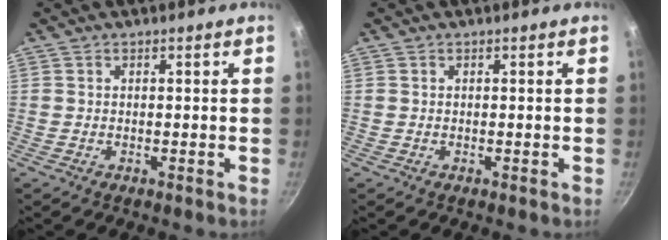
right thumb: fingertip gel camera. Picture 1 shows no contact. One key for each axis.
{"total": 0.0}